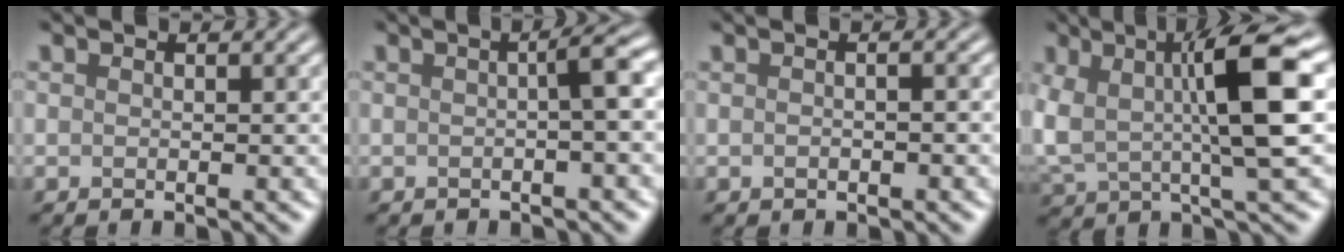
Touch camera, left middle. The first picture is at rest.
{"total": 2.8, "force": [0.0, 0.6, 2.8], "torque": [-0.034, 0.011, -0.005]}
{"total": 2.2, "force": [0.3, 1.1, 1.8], "torque": [-0.018, 0.009, -0.013]}
{"total": 9.6, "force": [1.7, 2.4, 9.1], "torque": [-0.167, 0.008, 0.028]}